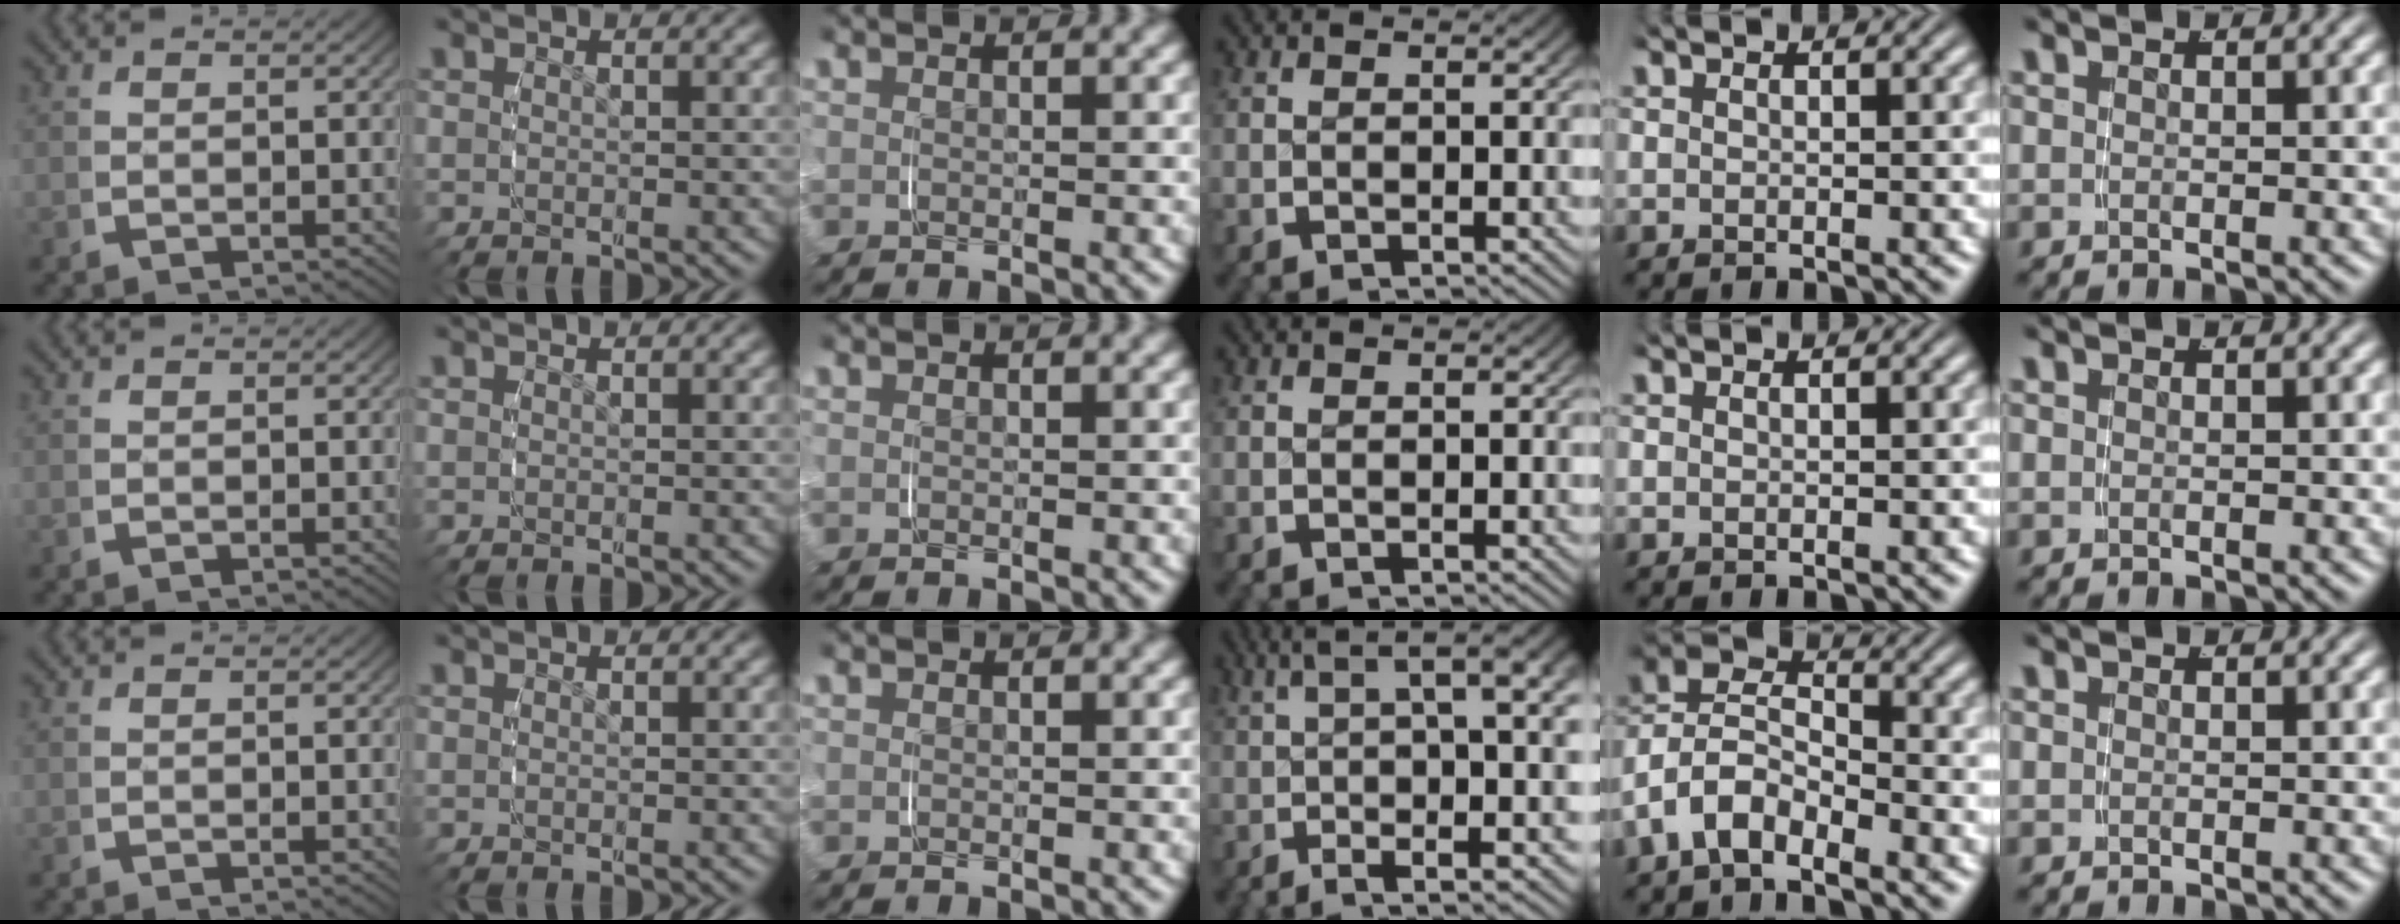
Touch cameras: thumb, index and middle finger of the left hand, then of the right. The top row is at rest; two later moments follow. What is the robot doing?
{"motion": "grasp_and_lifting", "object": "jacket"}